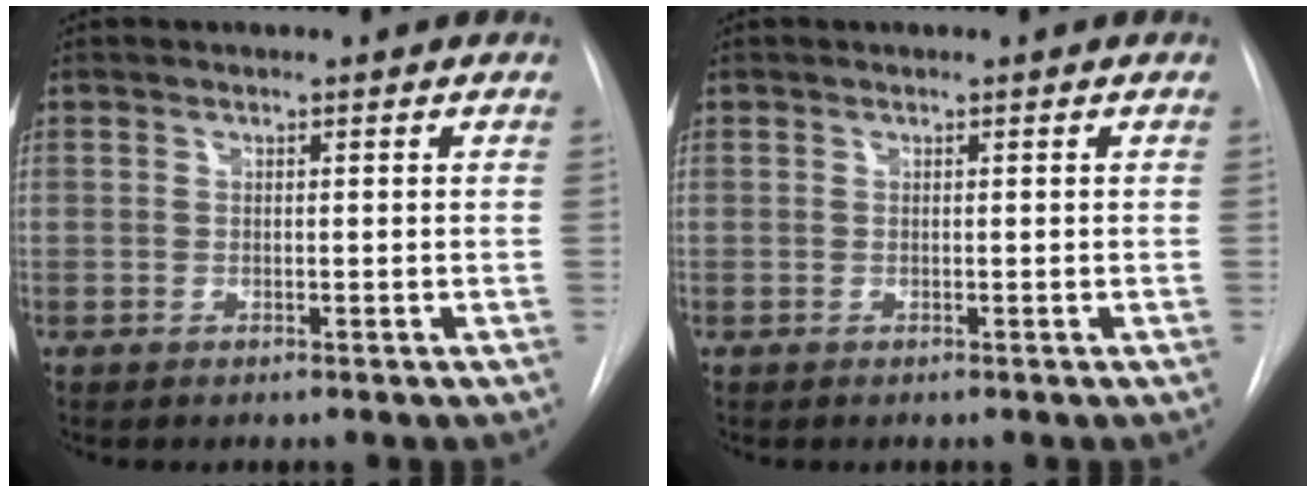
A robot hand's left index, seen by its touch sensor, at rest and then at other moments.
{"total": 0.0}